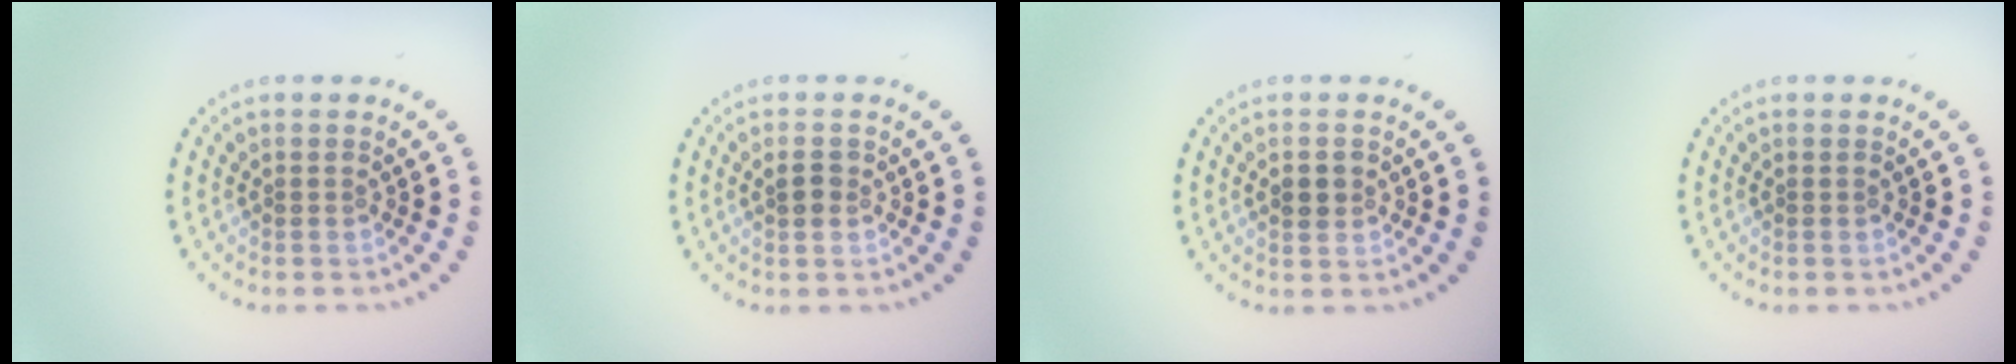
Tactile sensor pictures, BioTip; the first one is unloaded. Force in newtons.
{"total": 1.5, "press": 1.5, "slide": 0.1}
{"total": 1.9, "press": 1.9, "slide": 0.1}
{"total": 0.0}